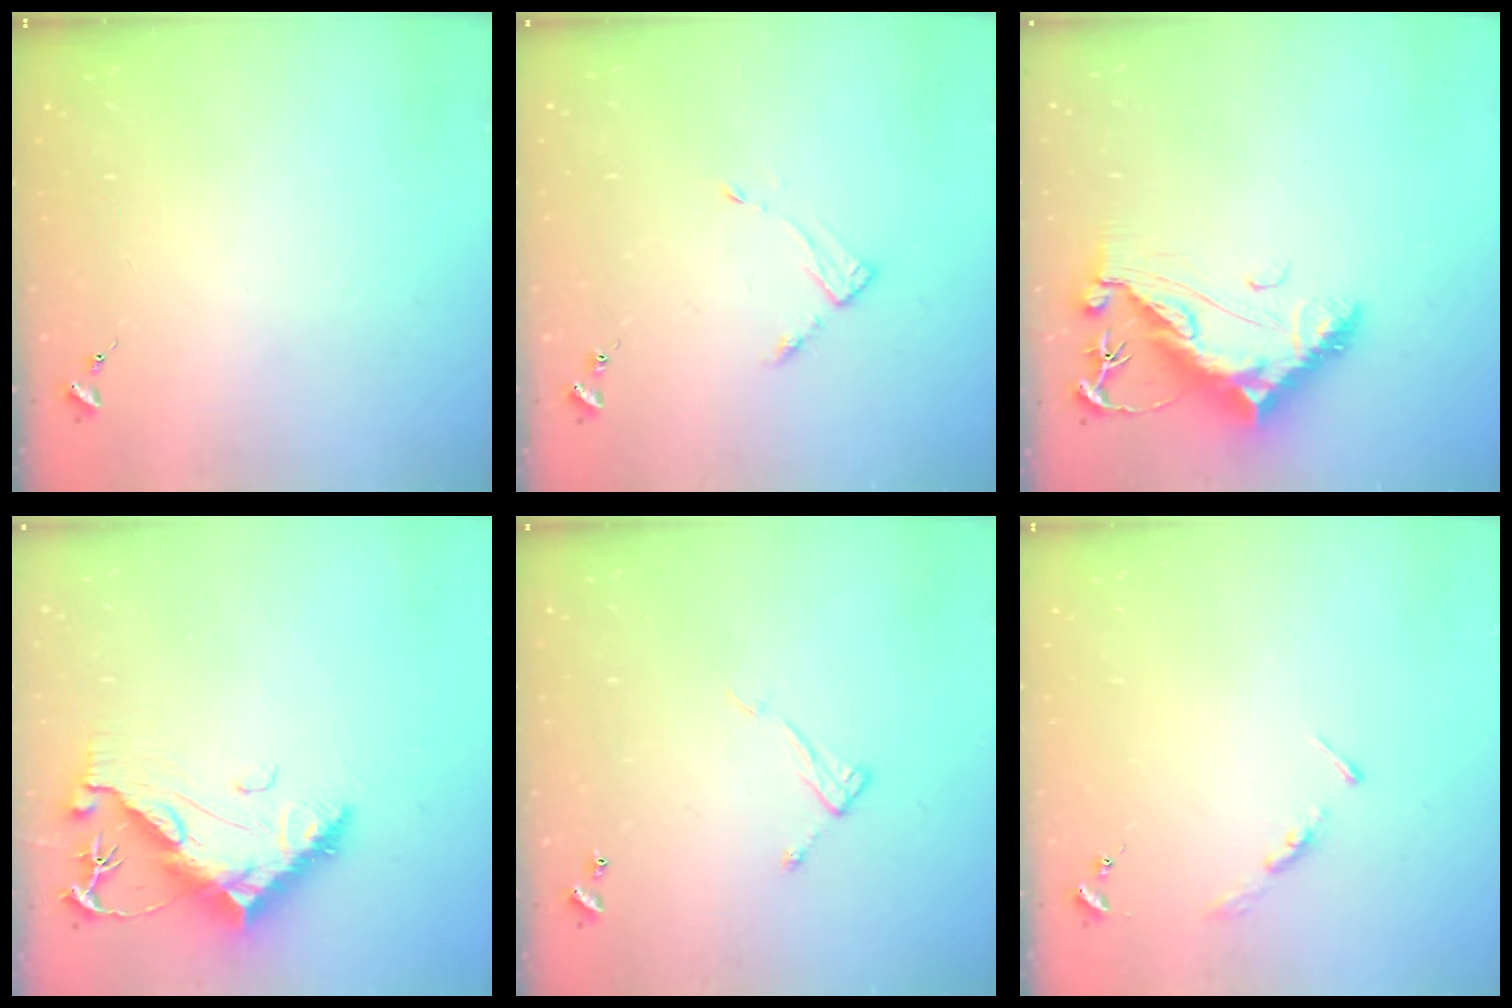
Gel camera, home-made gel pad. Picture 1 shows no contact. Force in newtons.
{"total": 3.5, "press": 3.5, "slide": 0.4}
{"total": 13.0, "press": 12.9, "slide": 1.6}
{"total": 13.3, "press": 13.2, "slide": 1.3}
{"total": 7.3, "press": 7.3, "slide": 0.4}
{"total": 3.5, "press": 3.5, "slide": 0.4}